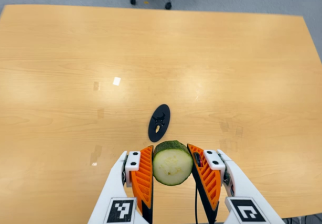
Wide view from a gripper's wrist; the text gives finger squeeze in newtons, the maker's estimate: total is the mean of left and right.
{"total": 9.3, "left": 8.2, "right": 10.4}